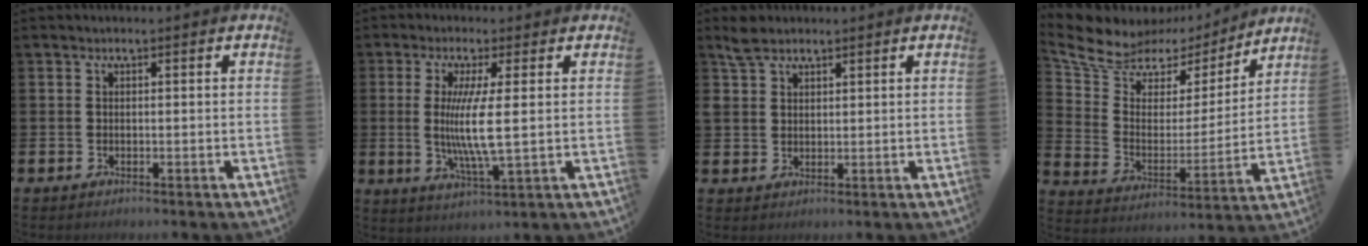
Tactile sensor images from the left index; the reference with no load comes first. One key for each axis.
{"total": 7.1, "fx": 0.7, "fy": 0.7, "fz": 7.0, "tx": -0.129, "ty": -0.013, "tz": 0.007}
{"total": 3.8, "fx": 3.1, "fy": 1.9, "fz": 0.9, "tx": -0.018, "ty": -0.002, "tz": 0.058}
{"total": 8.4, "fx": 6.9, "fy": 4.4, "fz": 1.6, "tx": -0.078, "ty": -0.048, "tz": 0.121}